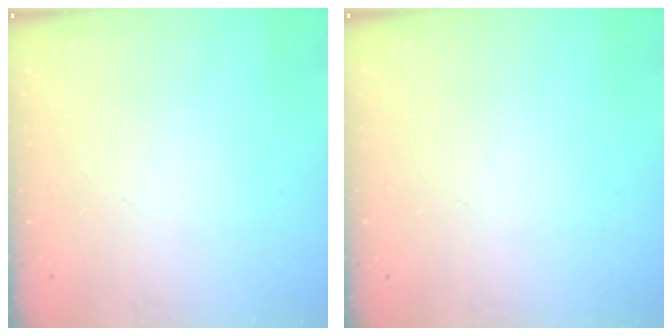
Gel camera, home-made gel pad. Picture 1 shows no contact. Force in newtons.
{"total": 0.0}